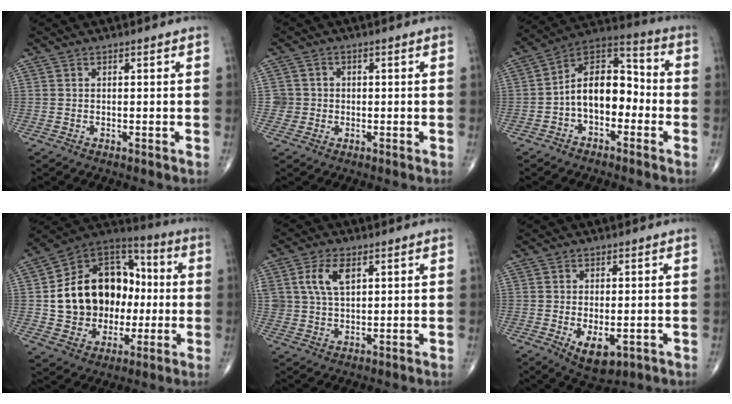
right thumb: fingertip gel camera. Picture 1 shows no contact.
{"total": 2.9, "force": [-0.2, 2.9, 0.0], "torque": [0.026, 0.009, -0.006]}
{"total": 13.7, "force": [-2.1, 8.4, 10.6], "torque": [-0.145, 0.048, -0.049]}
{"total": 21.8, "force": [-0.2, 17.0, 13.7], "torque": [-0.182, 0.036, 0.009]}
{"total": 6.8, "force": [2.5, 3.8, 5.1], "torque": [-0.096, -0.003, 0.051]}
{"total": 6.8, "force": [-2.0, 3.6, 5.4], "torque": [-0.077, -0.008, -0.020]}